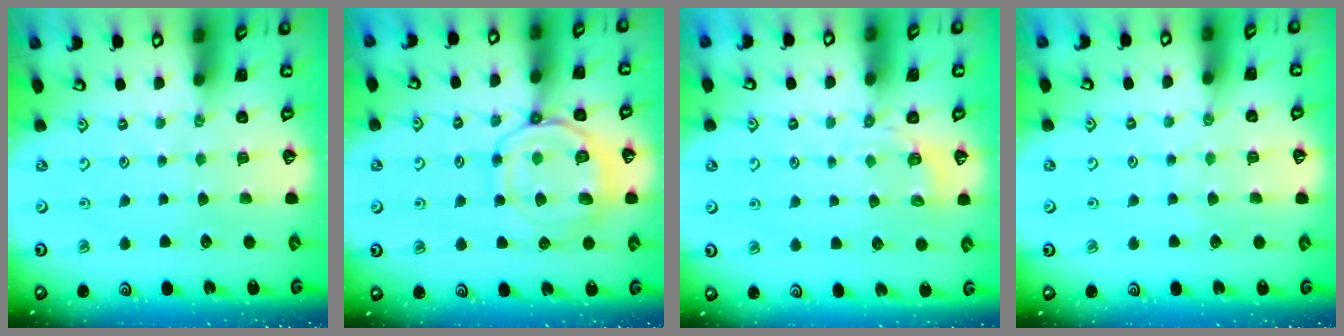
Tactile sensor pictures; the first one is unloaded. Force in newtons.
{"total": 12.3, "press": 12.3, "slide": 1.4}
{"total": 2.8, "press": 2.2, "slide": 1.8}
{"total": 2.8, "press": 2.7, "slide": 0.5}